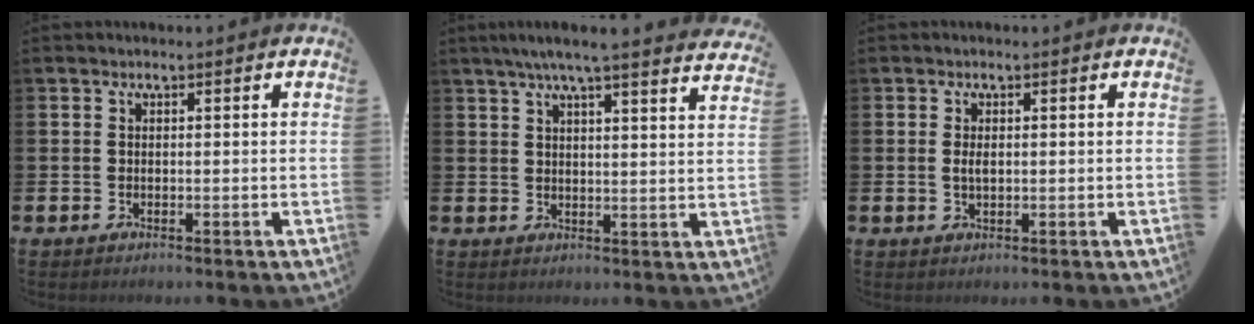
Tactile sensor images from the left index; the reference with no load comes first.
{"total": 5.7, "force": [5.2, -0.3, 2.4], "torque": [-0.050, -0.022, 0.088]}
{"total": 1.3, "force": [0.2, 0.6, 1.1], "torque": [-0.018, 0.003, 0.001]}